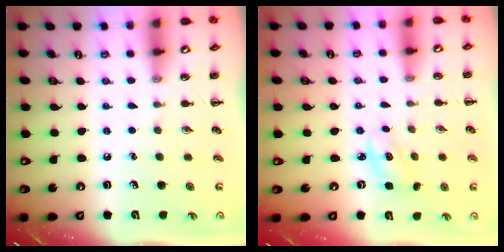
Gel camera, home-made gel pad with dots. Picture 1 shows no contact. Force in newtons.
{"total": 2.8, "press": 2.7, "slide": 0.7}